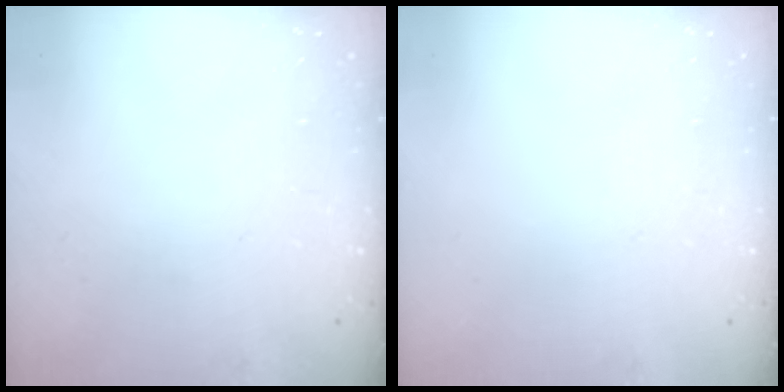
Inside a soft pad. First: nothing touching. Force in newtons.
{"total": 0.0}